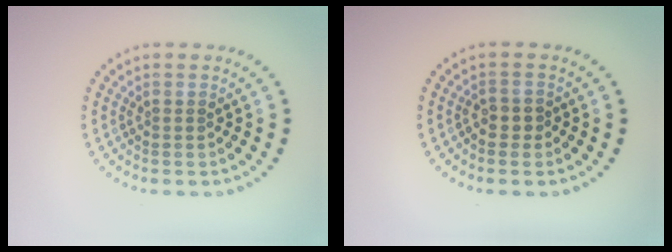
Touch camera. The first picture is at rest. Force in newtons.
{"total": 1.0, "press": 0.9, "slide": 0.5}